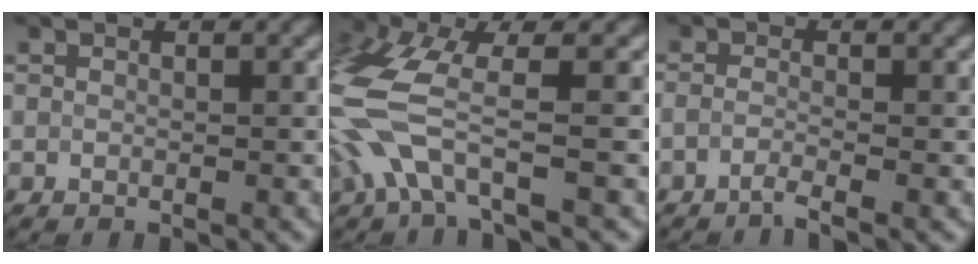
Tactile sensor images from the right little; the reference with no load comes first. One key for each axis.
{"total": 6.5, "fx": -2.5, "fy": 2.0, "fz": 5.7, "tx": -0.151, "ty": 0.002, "tz": -0.052}
{"total": 1.8, "fx": -1.6, "fy": 0.0, "fz": 0.6, "tx": -0.005, "ty": -0.001, "tz": -0.035}